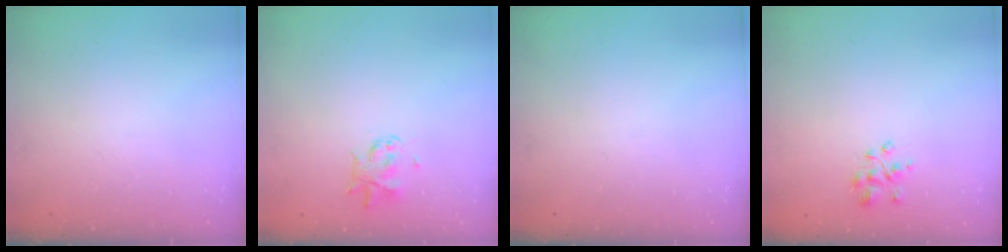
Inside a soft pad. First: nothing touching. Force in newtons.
{"total": 3.0, "press": 2.9, "slide": 0.4}
{"total": 0.0}
{"total": 3.5, "press": 3.4, "slide": 0.6}